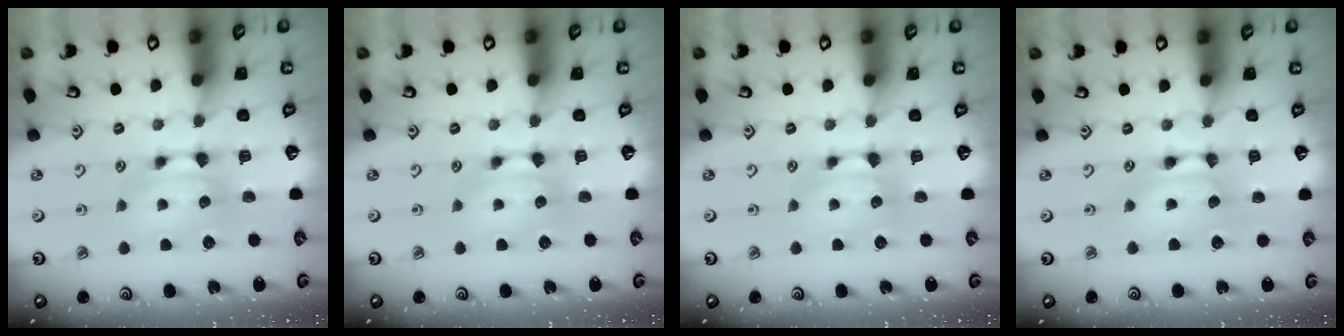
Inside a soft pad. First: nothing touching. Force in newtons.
{"total": 0.0}
{"total": 0.0}
{"total": 1.6, "press": 1.6, "slide": 0.1}